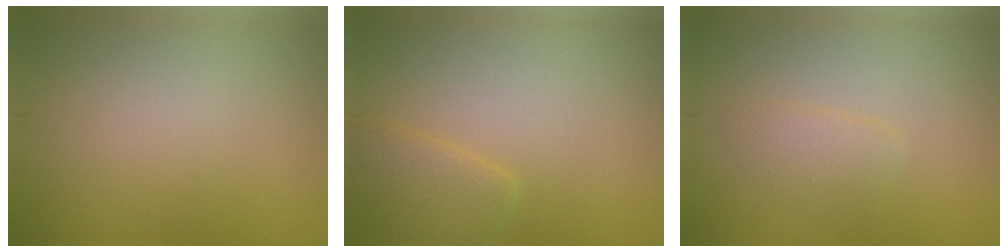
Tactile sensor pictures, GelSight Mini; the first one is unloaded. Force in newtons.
{"total": 2.3, "press": 2.3, "slide": 0.2}
{"total": 1.6, "press": 1.6, "slide": 0.1}